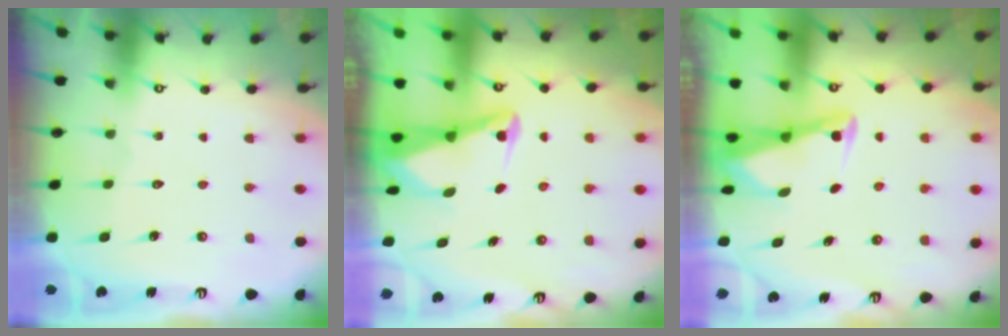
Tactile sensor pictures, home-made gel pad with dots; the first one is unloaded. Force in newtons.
{"total": 3.1, "press": 3.1, "slide": 0.7}
{"total": 2.9, "press": 2.8, "slide": 0.4}